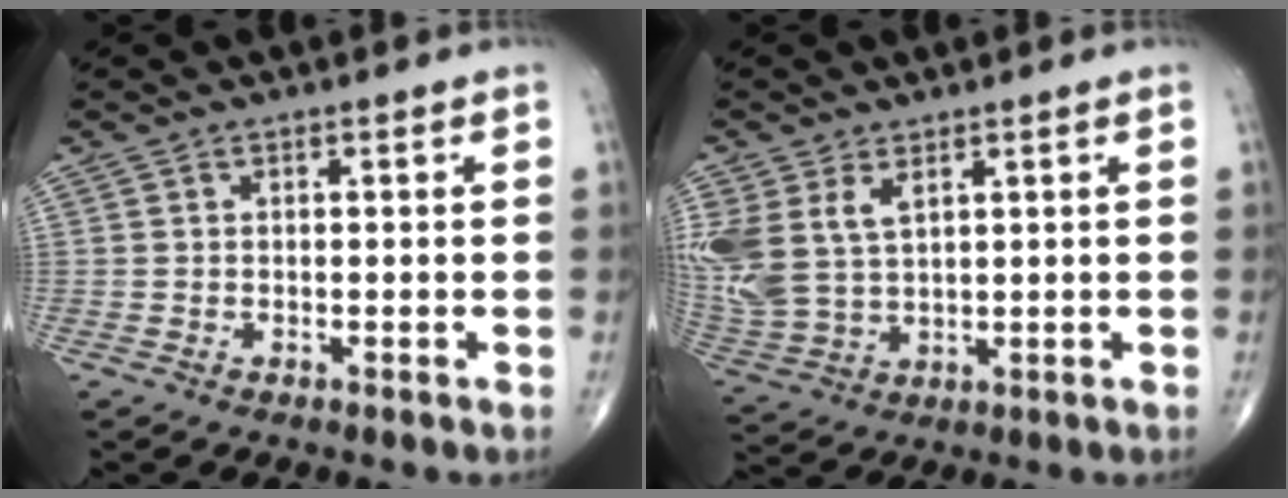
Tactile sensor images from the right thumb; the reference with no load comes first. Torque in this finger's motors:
{"motor_torque": [0.39, 0.45, 0.57, 0.30, 0.19]}